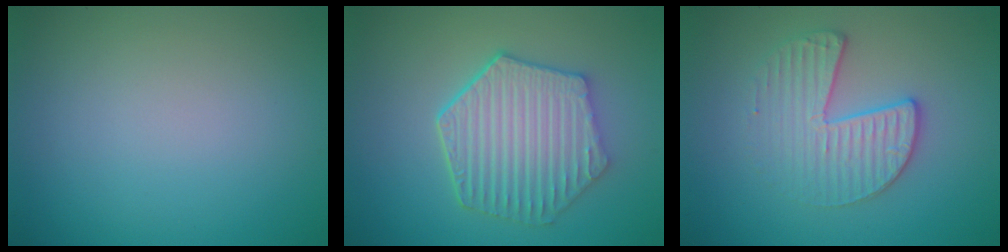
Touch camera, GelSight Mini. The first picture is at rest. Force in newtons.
{"total": 6.4, "press": 5.0, "slide": 4.0}
{"total": 3.3, "press": 3.0, "slide": 1.3}